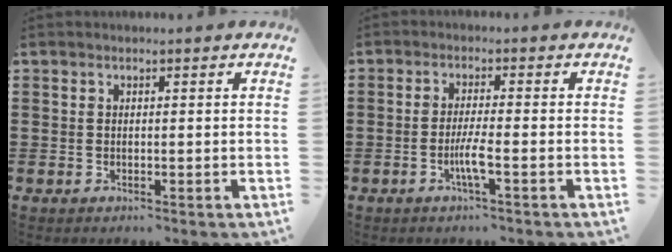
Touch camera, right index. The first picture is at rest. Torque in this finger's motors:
{"motor_torque": [1.37, -0.34, 0.45, 0.11]}